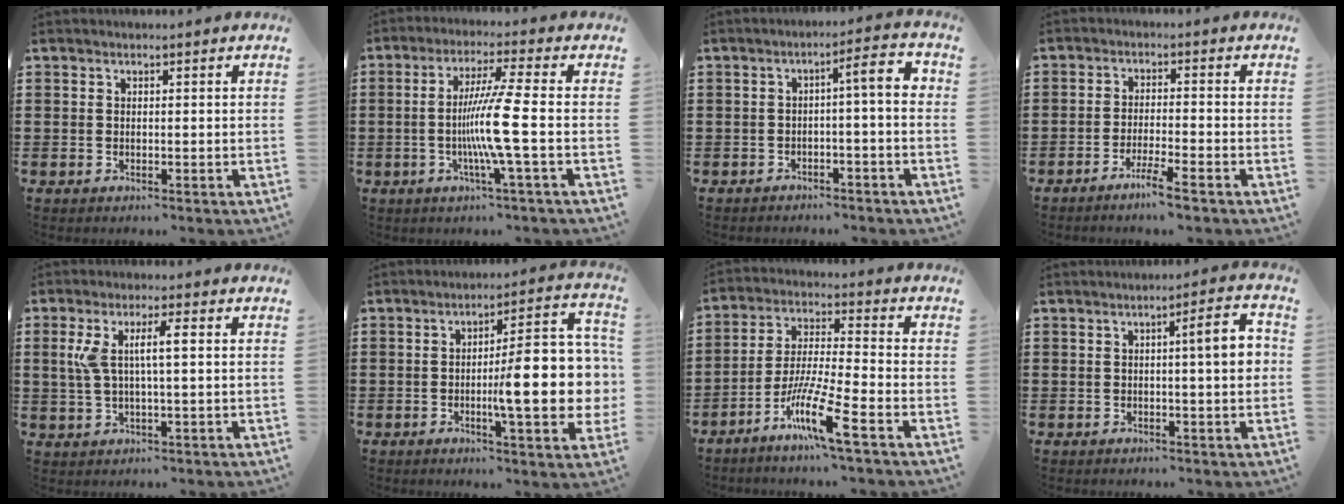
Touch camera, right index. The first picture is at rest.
{"total": 8.6, "force": [-1.6, -1.0, 8.4], "torque": [-0.162, -0.017, -0.037]}
{"total": 4.8, "force": [-1.0, 0.6, 4.6], "torque": [-0.081, -0.002, -0.025]}
{"total": 3.9, "force": [-3.2, -0.3, 2.3], "torque": [-0.044, -0.007, -0.058]}
{"total": 6.0, "force": [0.9, 1.0, 5.9], "torque": [-0.133, -0.006, 0.003]}
{"total": 13.9, "force": [-1.6, 3.3, 13.4], "torque": [-0.181, -0.014, -0.029]}
{"total": 10.1, "force": [-6.2, 0.8, 7.9], "torque": [-0.169, -0.010, -0.121]}
{"total": 5.8, "force": [0.5, 0.7, 5.7], "torque": [-0.079, -0.008, 0.000]}